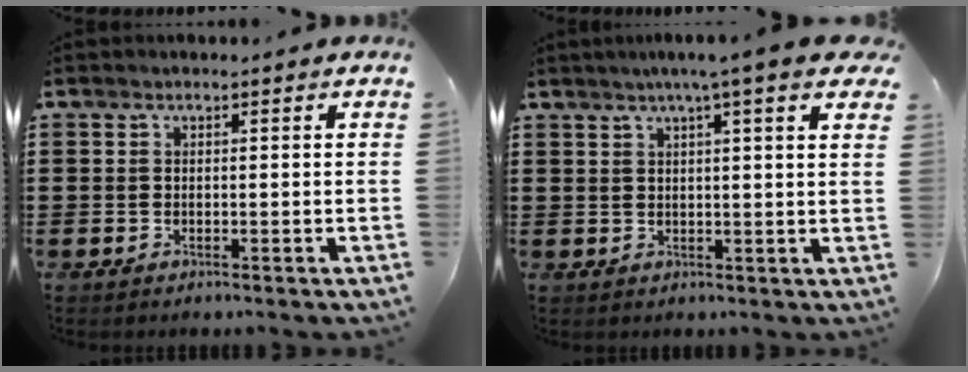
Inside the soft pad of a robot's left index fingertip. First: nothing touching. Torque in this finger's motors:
{"motor_torque": [2.14, 0.00, 1.05, 0.21]}